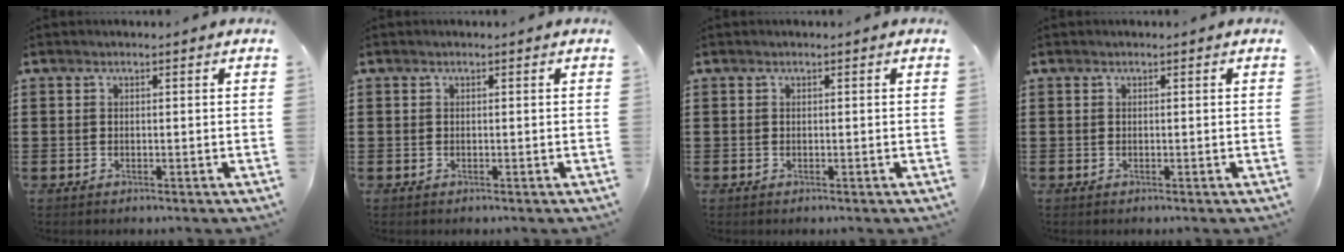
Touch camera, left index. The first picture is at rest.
{"total": 0.0}
{"total": 0.0}
{"total": 0.0}